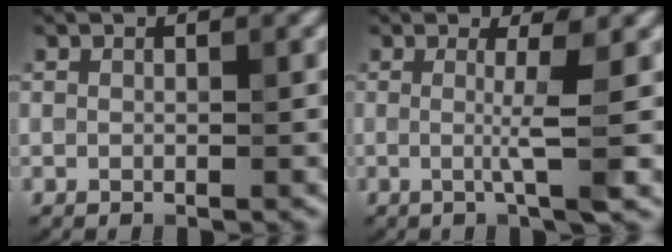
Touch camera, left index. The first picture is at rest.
{"total": 3.8, "force": [0.1, 0.6, 3.8], "torque": [-0.059, -0.005, -0.004]}